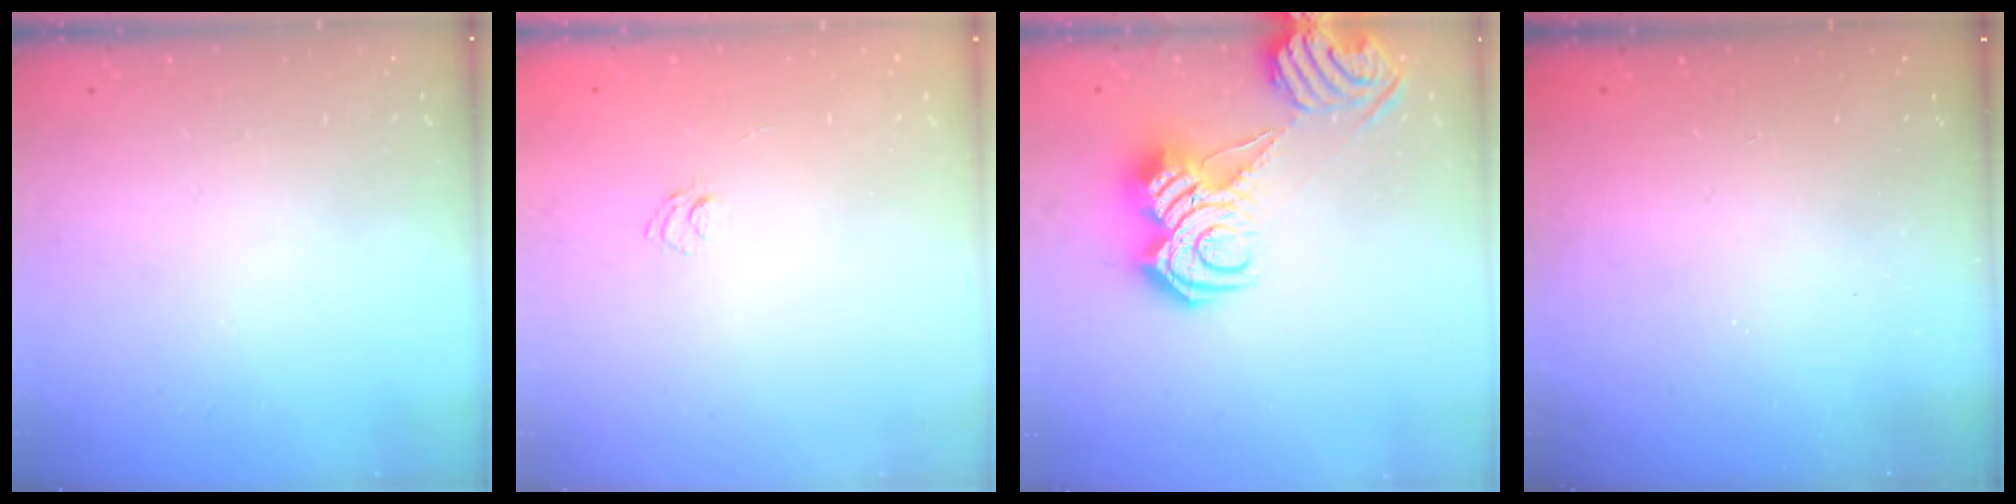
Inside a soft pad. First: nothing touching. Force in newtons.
{"total": 3.7, "press": 3.5, "slide": 1.3}
{"total": 10.5, "press": 10.4, "slide": 0.9}
{"total": 2.5, "press": 2.4, "slide": 0.8}